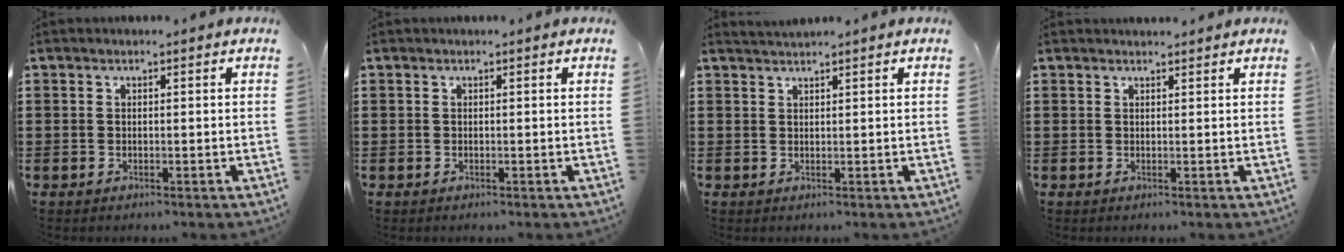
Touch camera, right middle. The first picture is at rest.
{"total": 0.0}
{"total": 1.3, "force": [1.3, -0.1, 0.1], "torque": [-0.004, 0.001, 0.025]}
{"total": 1.2, "force": [1.2, 0.0, 0.0], "torque": [-0.002, -0.002, 0.022]}